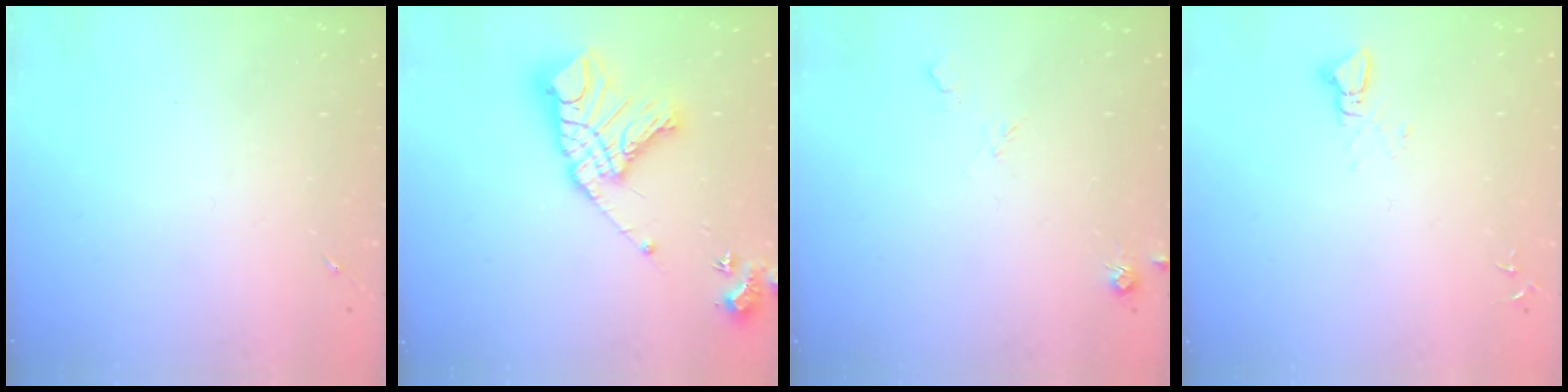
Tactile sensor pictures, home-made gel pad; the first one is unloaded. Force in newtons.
{"total": 18.9, "press": 18.8, "slide": 2.1}
{"total": 7.2, "press": 7.2, "slide": 0.6}
{"total": 2.3, "press": 2.3, "slide": 0.1}